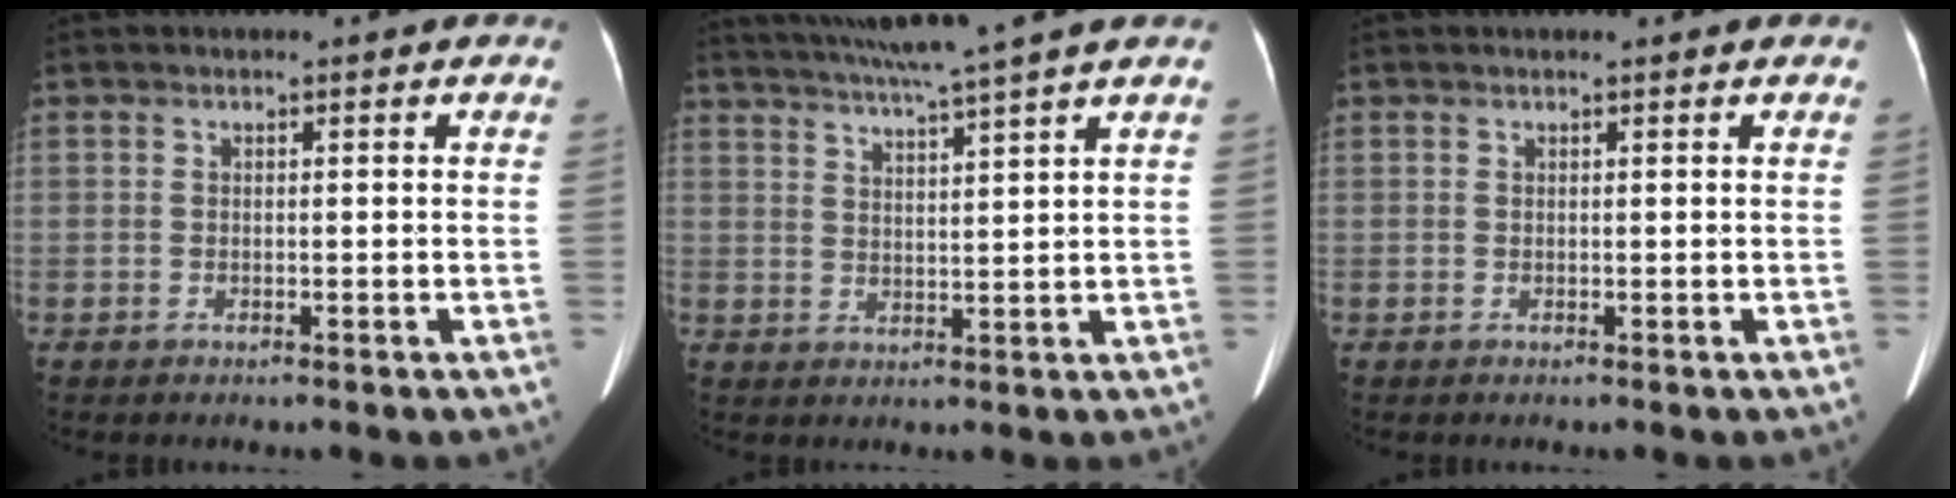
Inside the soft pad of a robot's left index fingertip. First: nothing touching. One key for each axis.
{"total": 11.0, "fx": 9.3, "fy": -2.2, "fz": 5.4, "tx": -0.097, "ty": 0.000, "tz": 0.141}
{"total": 1.0, "fx": 0.9, "fy": 0.0, "fz": 0.4, "tx": -0.009, "ty": 0.011, "tz": 0.014}